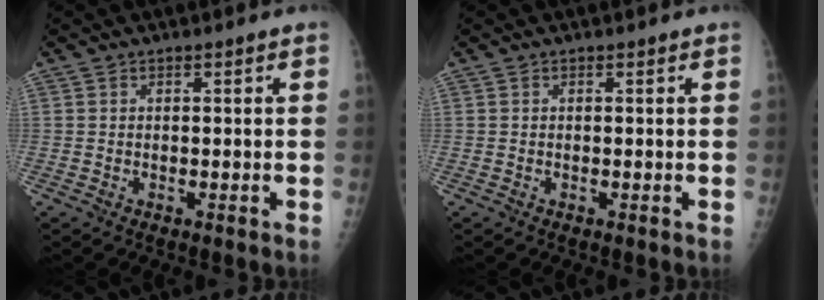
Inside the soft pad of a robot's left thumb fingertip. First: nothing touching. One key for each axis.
{"total": 0.0}